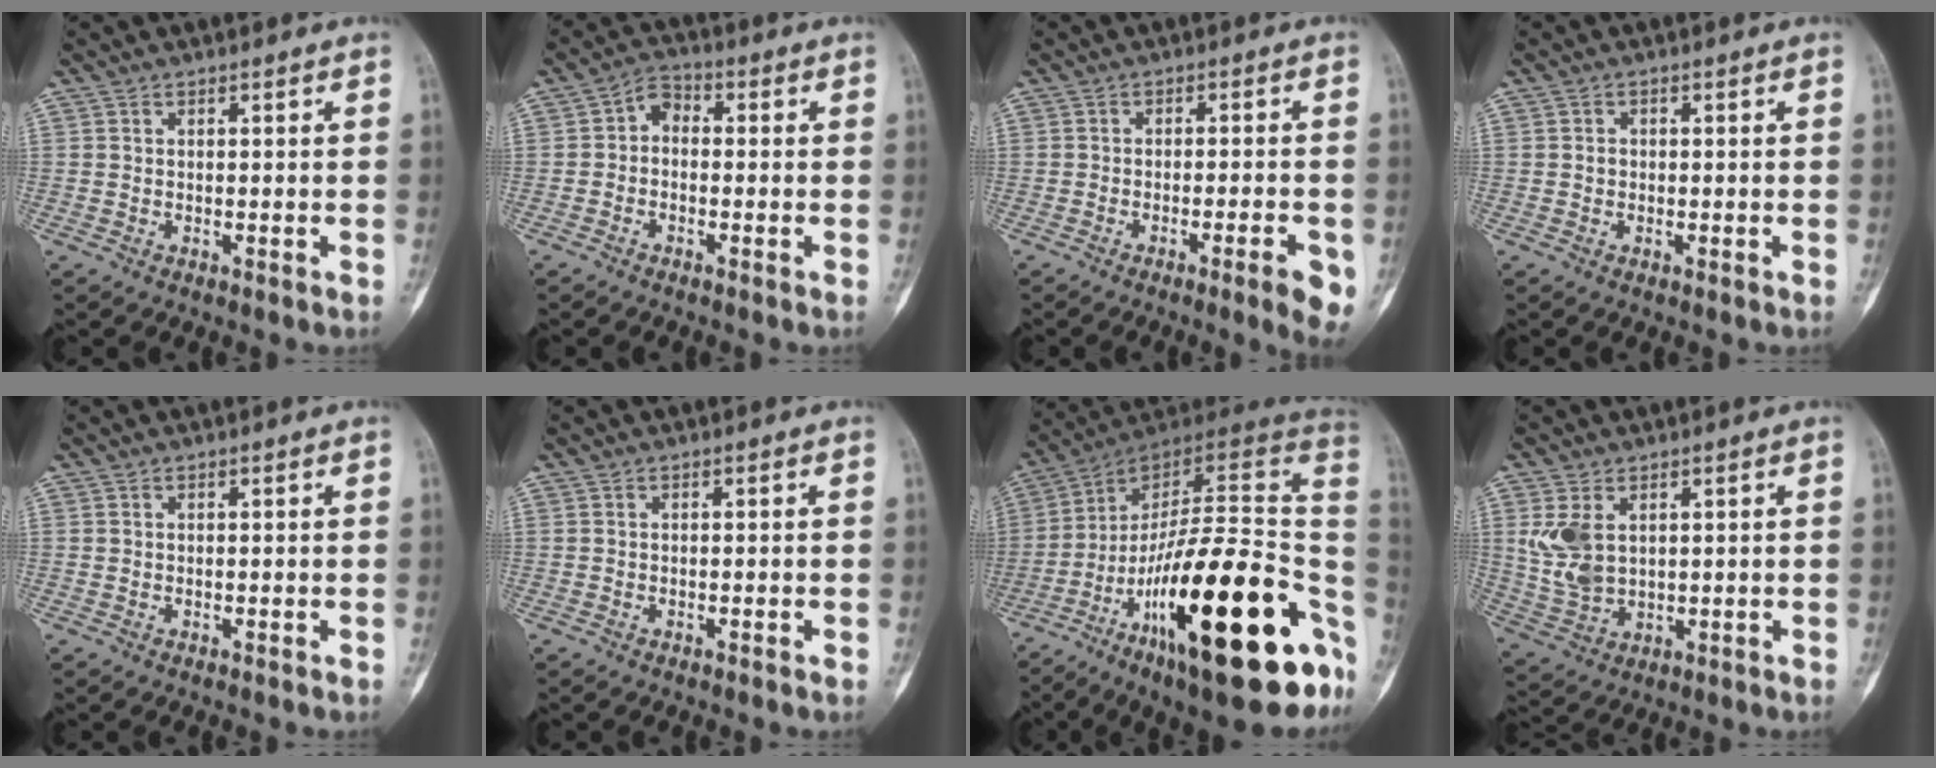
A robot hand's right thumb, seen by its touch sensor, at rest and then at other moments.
{"total": 4.1, "force": [-0.4, 3.1, 2.7], "torque": [-0.024, 0.018, -0.023]}
{"total": 6.4, "force": [-3.0, 1.0, 5.5], "torque": [-0.066, 0.002, -0.040]}
{"total": 1.0, "force": [-0.1, 0.9, 0.4], "torque": [0.002, 0.004, -0.003]}
{"total": 0.0}
{"total": 0.0}
{"total": 33.2, "force": [-10.9, 10.2, 29.7], "torque": [-0.376, 0.060, -0.175]}
{"total": 8.2, "force": [2.2, 5.2, 5.8], "torque": [-0.120, -0.010, 0.060]}